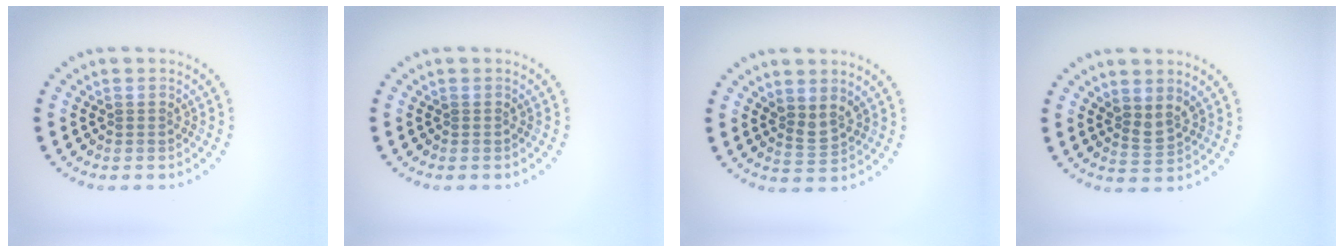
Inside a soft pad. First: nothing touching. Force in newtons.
{"total": 0.0}
{"total": 1.8, "press": 1.4, "slide": 1.2}
{"total": 1.8, "press": 1.4, "slide": 1.2}